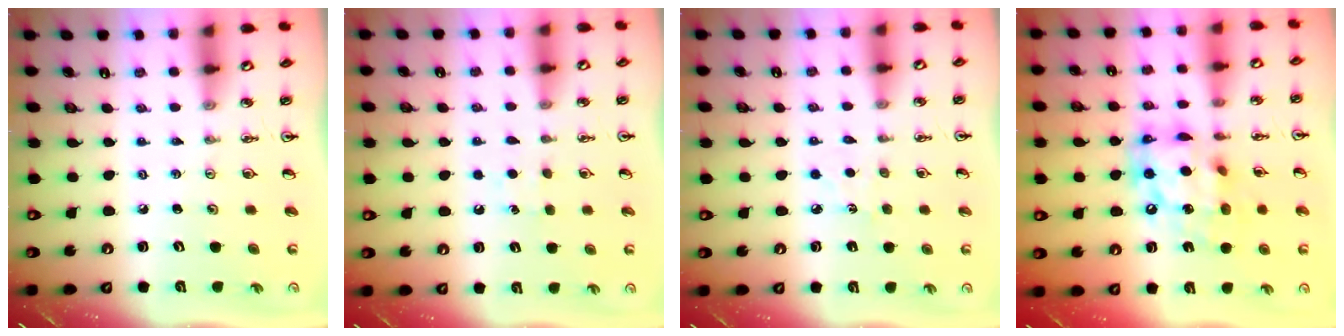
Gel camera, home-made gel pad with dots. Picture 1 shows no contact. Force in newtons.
{"total": 5.1, "press": 5.1, "slide": 0.6}
{"total": 3.7, "press": 3.7, "slide": 0.5}
{"total": 16.4, "press": 16.3, "slide": 1.6}